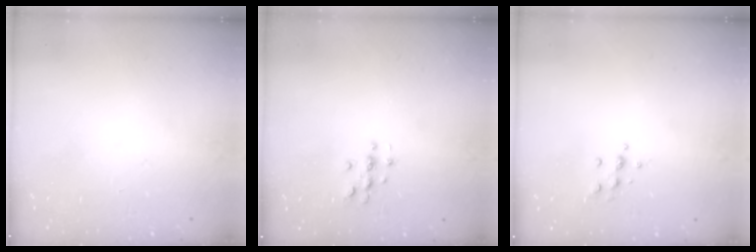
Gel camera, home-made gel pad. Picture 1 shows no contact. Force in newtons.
{"total": 3.0, "press": 3.0, "slide": 0.3}
{"total": 6.2, "press": 6.1, "slide": 0.7}